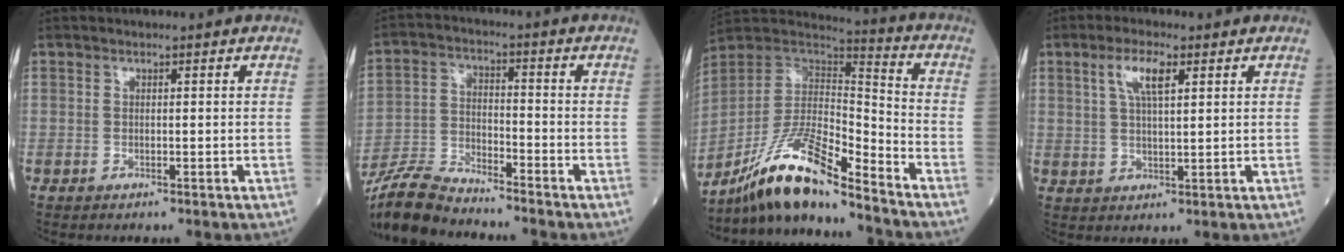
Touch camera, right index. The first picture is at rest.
{"total": 9.3, "force": [-8.8, 1.0, 2.6], "torque": [-0.056, -0.014, -0.169]}
{"total": 15.5, "force": [-12.6, 1.5, 9.0], "torque": [-0.171, 0.010, -0.230]}
{"total": 5.3, "force": [2.4, 1.1, 4.6], "torque": [-0.097, 0.007, 0.049]}